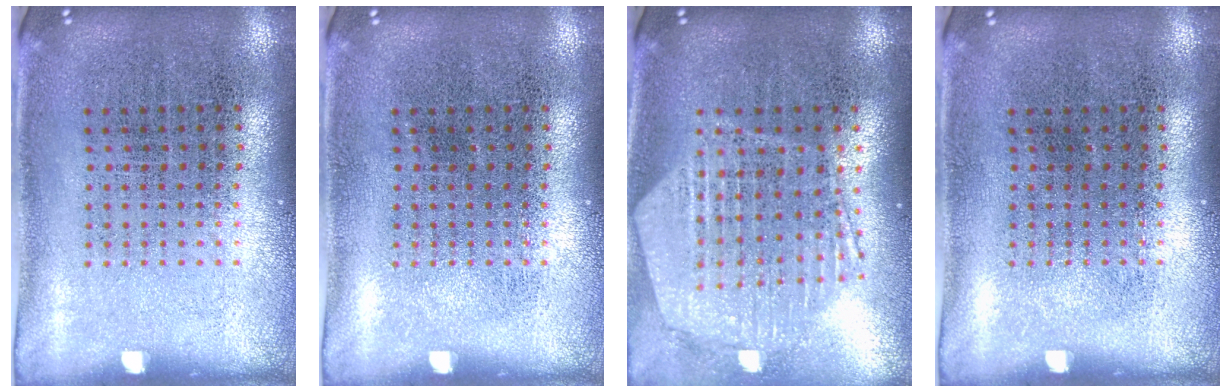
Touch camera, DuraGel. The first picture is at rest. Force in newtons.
{"total": 0.0}
{"total": 1.4, "press": 1.4, "slide": 0.3}
{"total": 0.0}